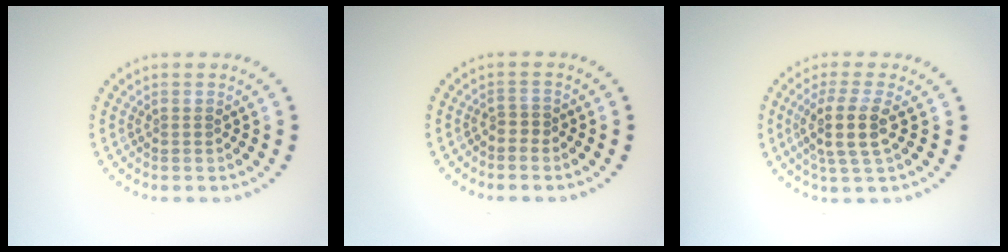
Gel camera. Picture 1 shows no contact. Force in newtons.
{"total": 0.9, "press": 0.5, "slide": 0.8}
{"total": 3.5, "press": 3.0, "slide": 1.8}